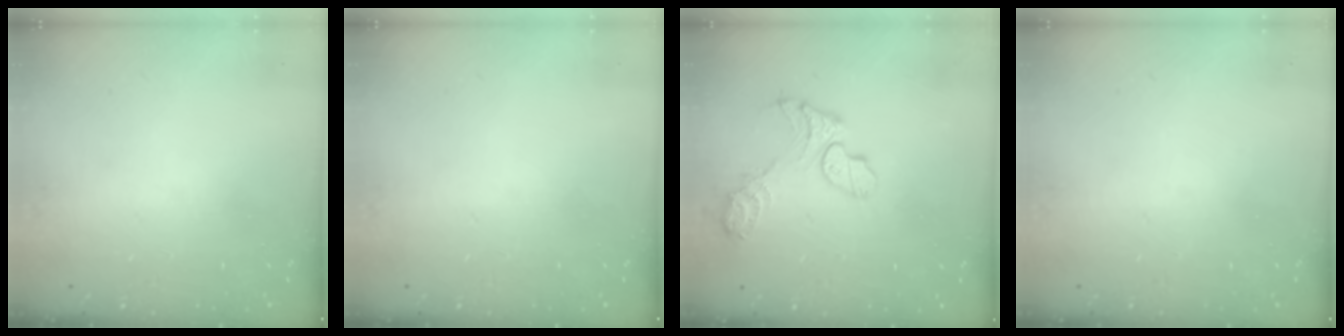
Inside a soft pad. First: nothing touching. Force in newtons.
{"total": 0.0}
{"total": 10.4, "press": 10.4, "slide": 0.9}
{"total": 0.0}